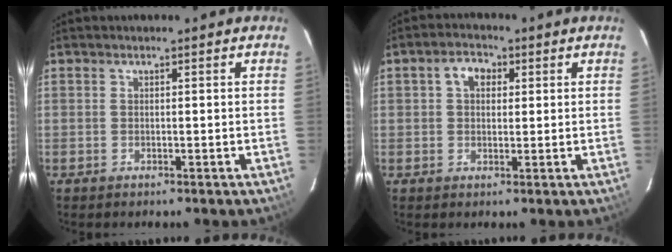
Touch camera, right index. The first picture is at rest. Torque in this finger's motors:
{"motor_torque": [0.03, 0.02, 0.09, 0.06]}